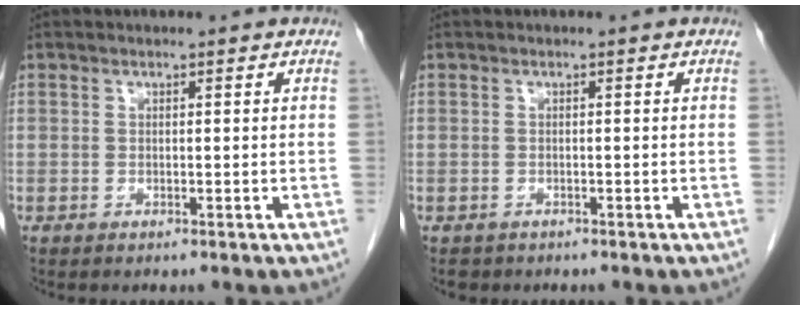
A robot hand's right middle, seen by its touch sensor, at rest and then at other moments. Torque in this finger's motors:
{"motor_torque": [0.21, -0.21, 0.09, 0.01]}